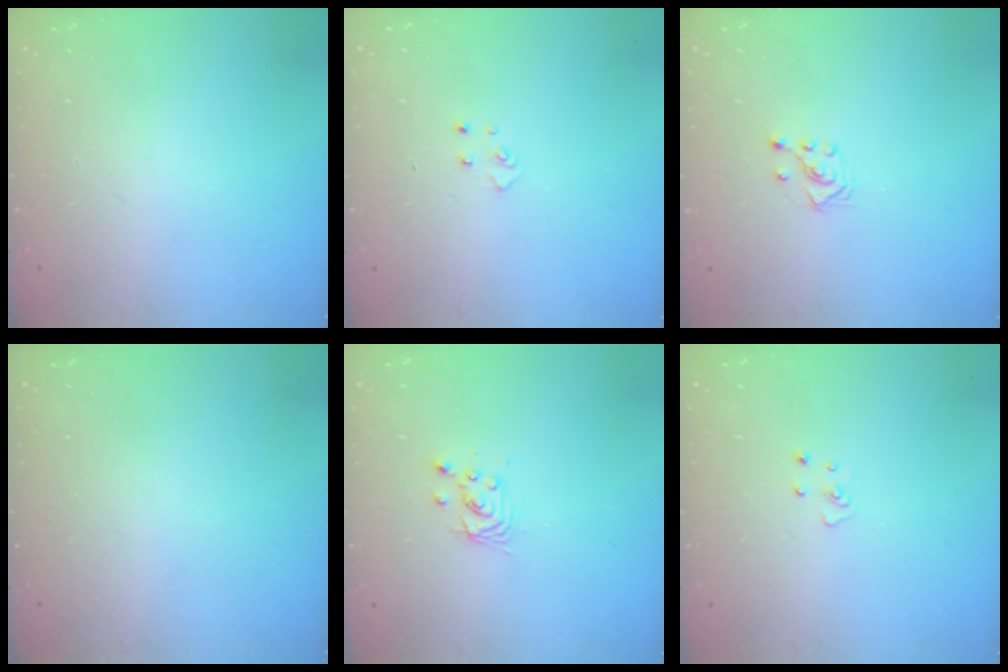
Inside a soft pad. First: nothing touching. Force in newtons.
{"total": 3.3, "press": 3.3, "slide": 0.4}
{"total": 3.1, "press": 3.0, "slide": 0.7}
{"total": 0.0}
{"total": 2.7, "press": 2.7, "slide": 0.2}
{"total": 3.9, "press": 3.9, "slide": 0.3}